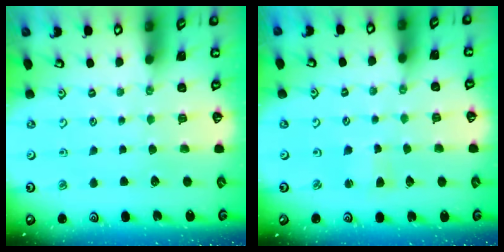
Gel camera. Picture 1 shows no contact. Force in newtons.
{"total": 2.5, "press": 2.5, "slide": 0.2}